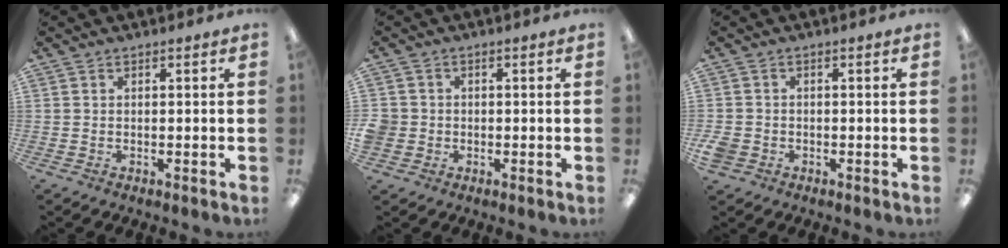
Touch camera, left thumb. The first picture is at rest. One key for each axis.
{"total": 3.3, "fx": -0.5, "fy": 3.2, "fz": 0.7, "tx": -0.013, "ty": 0.005, "tz": -0.008}
{"total": 2.7, "fx": -1.4, "fy": 2.2, "fz": 0.7, "tx": -0.017, "ty": 0.002, "tz": -0.026}